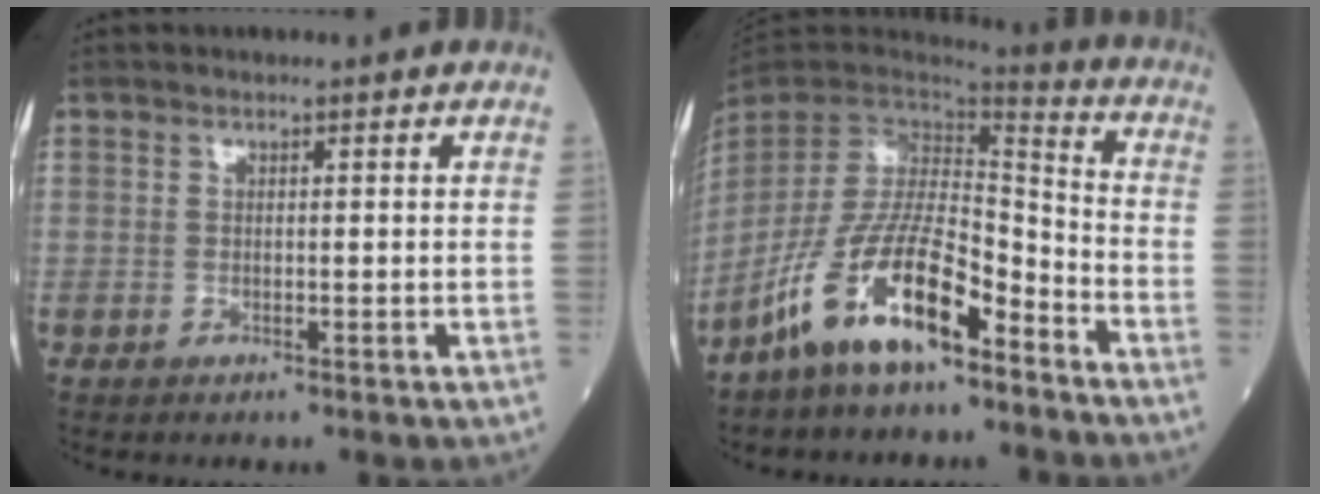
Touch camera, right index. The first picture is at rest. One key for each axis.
{"total": 14.6, "fx": -9.3, "fy": 4.1, "fz": 10.5, "tx": -0.214, "ty": 0.005, "tz": -0.175}